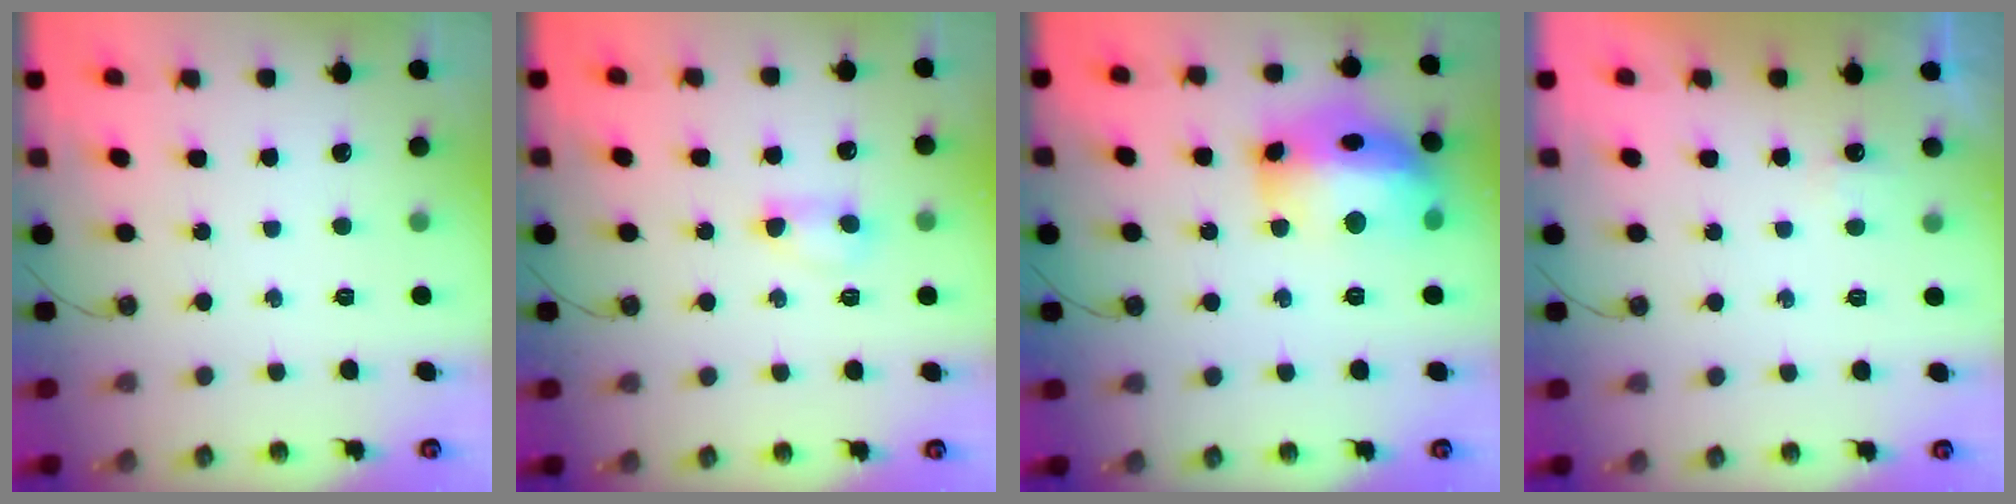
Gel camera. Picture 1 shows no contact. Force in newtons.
{"total": 4.8, "press": 4.7, "slide": 1.1}
{"total": 19.9, "press": 19.8, "slide": 1.6}
{"total": 2.9, "press": 2.8, "slide": 0.5}